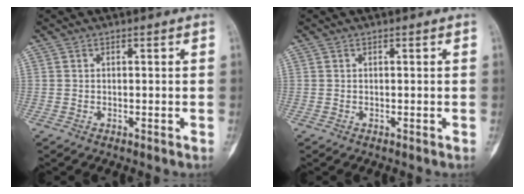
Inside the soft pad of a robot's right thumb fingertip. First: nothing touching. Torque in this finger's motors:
{"motor_torque": [0.02, 0.02, 0.00, 0.00, 0.00]}